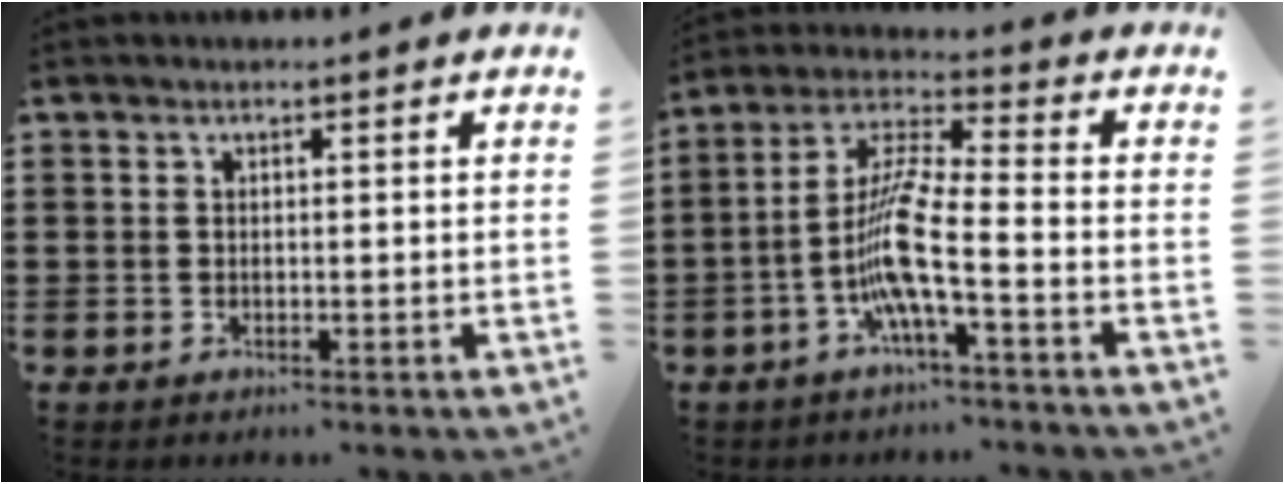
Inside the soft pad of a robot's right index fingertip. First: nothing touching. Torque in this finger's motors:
{"motor_torque": [2.14, 0.00, 1.06, 0.21]}